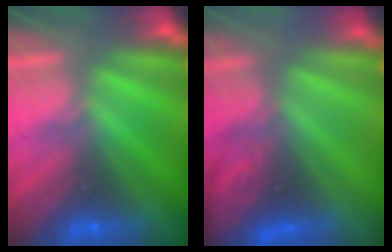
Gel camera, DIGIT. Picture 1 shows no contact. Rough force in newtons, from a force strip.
{"total": 3.7}